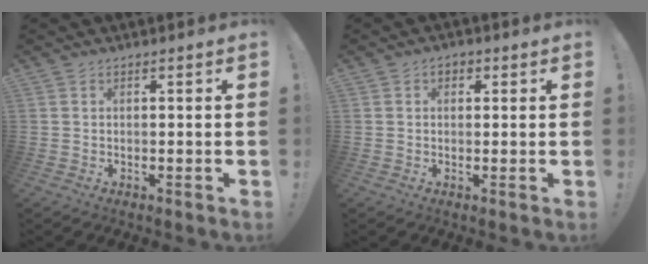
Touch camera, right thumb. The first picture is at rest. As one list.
[{"total": 2.3, "force": [0.6, 1.7, 1.4], "torque": [-0.018, 0.003, 0.009]}]